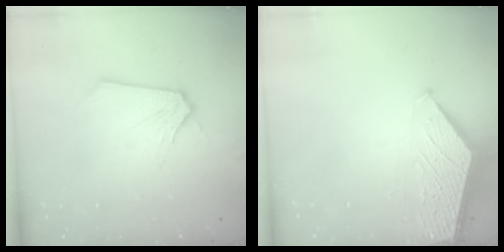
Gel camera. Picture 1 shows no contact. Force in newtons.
{"total": 1.6, "press": 1.6, "slide": 0.2}